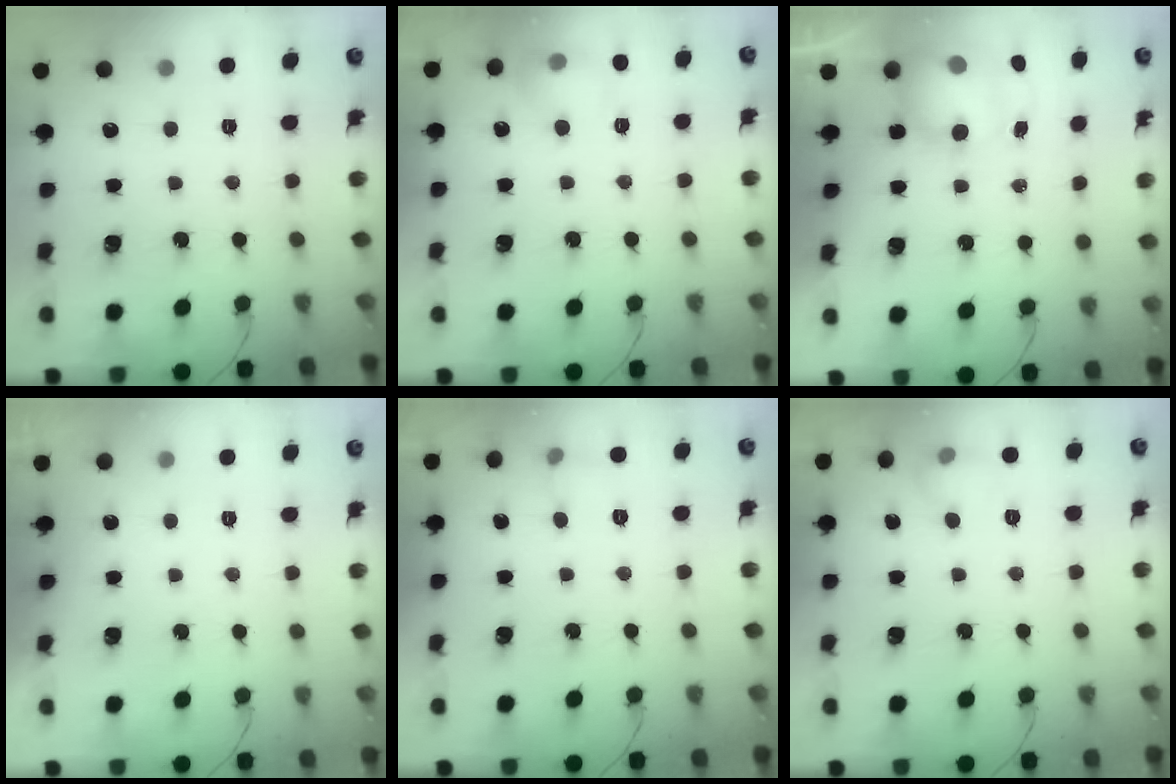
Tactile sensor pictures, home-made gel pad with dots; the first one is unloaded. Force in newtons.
{"total": 9.5, "press": 9.4, "slide": 1.3}
{"total": 8.4, "press": 8.1, "slide": 2.3}
{"total": 0.0}
{"total": 5.1, "press": 4.9, "slide": 1.5}
{"total": 5.9, "press": 5.7, "slide": 1.6}